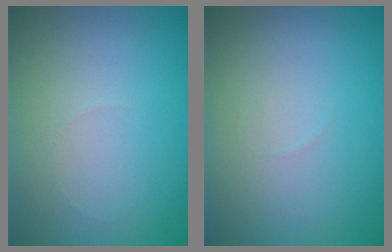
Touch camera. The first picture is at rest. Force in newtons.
{"total": 0.0}